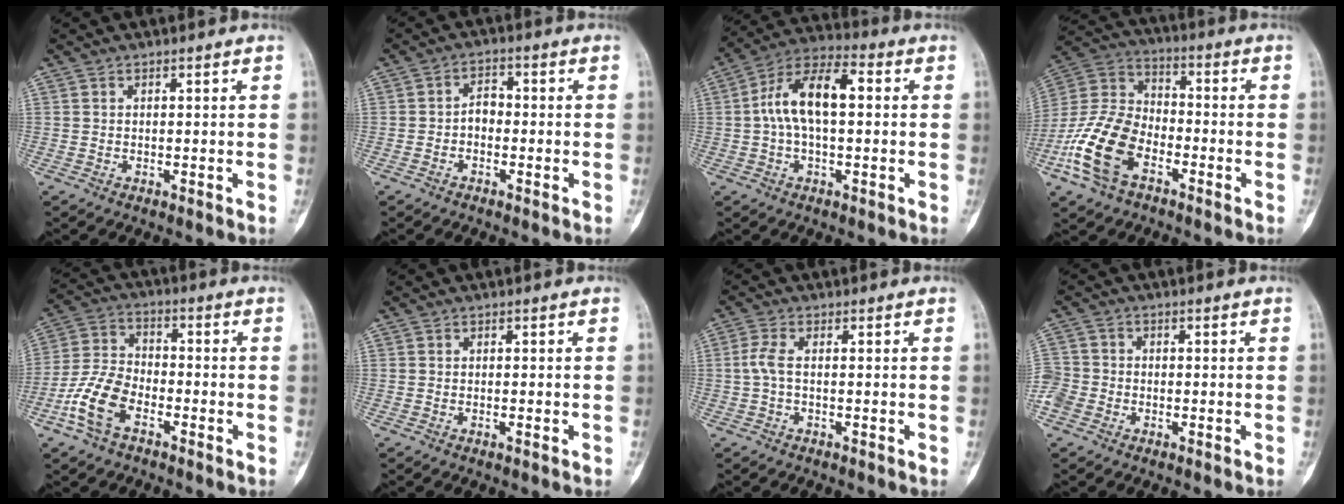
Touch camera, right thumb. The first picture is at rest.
{"total": 3.0, "force": [-0.8, 2.2, 1.9], "torque": [-0.019, 0.019, -0.023]}
{"total": 12.4, "force": [1.0, 6.2, 10.7], "torque": [-0.194, 0.040, 0.007]}
{"total": 15.6, "force": [-7.0, 9.4, 10.4], "torque": [-0.217, 0.041, -0.143]}
{"total": 10.2, "force": [-5.0, 5.8, 6.7], "torque": [-0.141, 0.030, -0.103]}
{"total": 0.8, "force": [-0.3, 0.2, 0.8], "torque": [-0.012, 0.002, -0.005]}
{"total": 3.0, "force": [-0.3, 1.1, 2.8], "torque": [-0.072, 0.001, -0.011]}
{"total": 5.6, "force": [-2.4, 4.7, 1.9], "torque": [-0.043, 0.016, -0.050]}